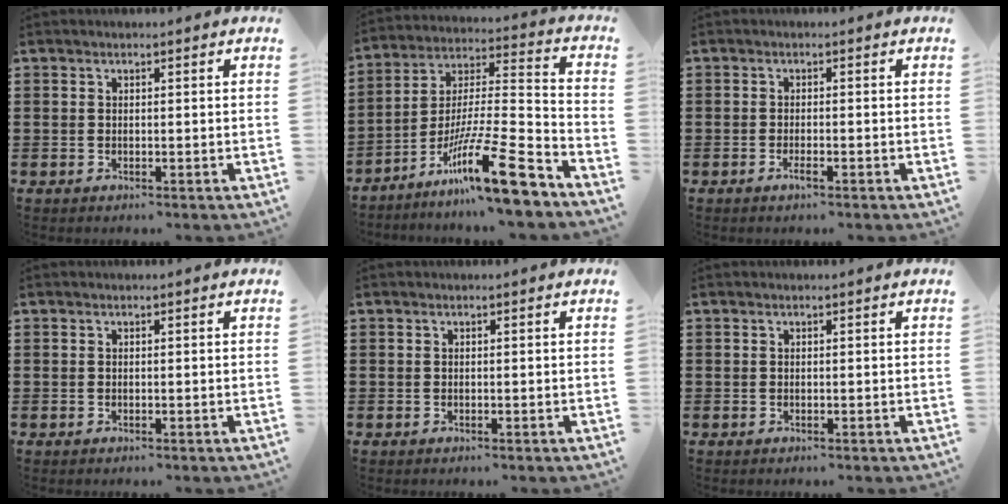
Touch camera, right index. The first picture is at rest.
{"total": 17.4, "force": [-11.5, 2.2, 12.9], "torque": [-0.227, 0.026, -0.202]}
{"total": 1.6, "force": [-0.9, 0.2, 1.3], "torque": [-0.030, -0.006, -0.019]}
{"total": 0.0}
{"total": 0.0}
{"total": 0.0}